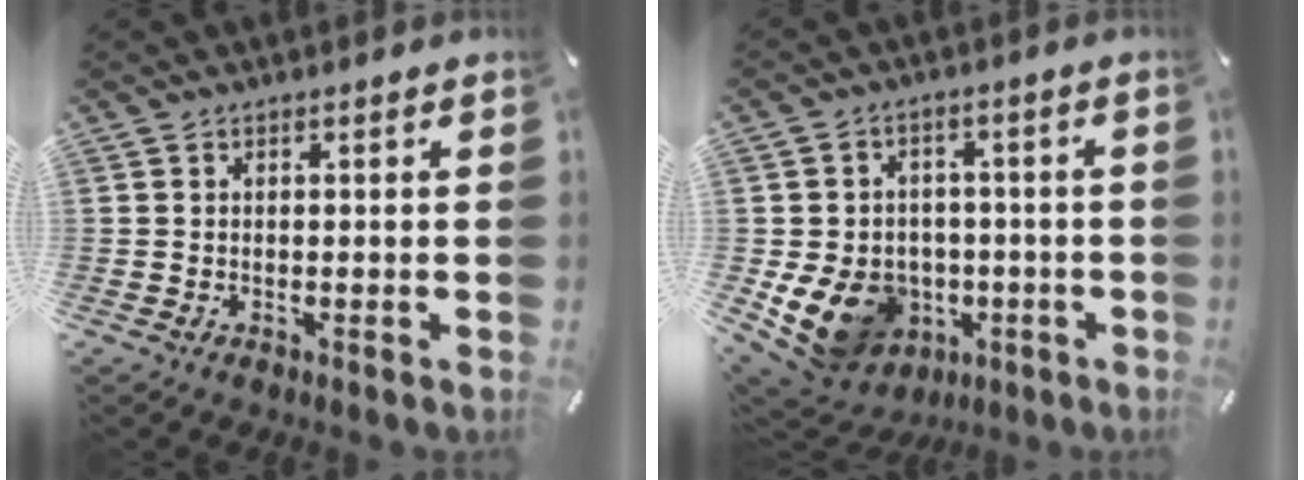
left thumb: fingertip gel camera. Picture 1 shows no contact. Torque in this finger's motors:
{"motor_torque": [0.87, 1.17, 0.51, -0.36, 0.37]}